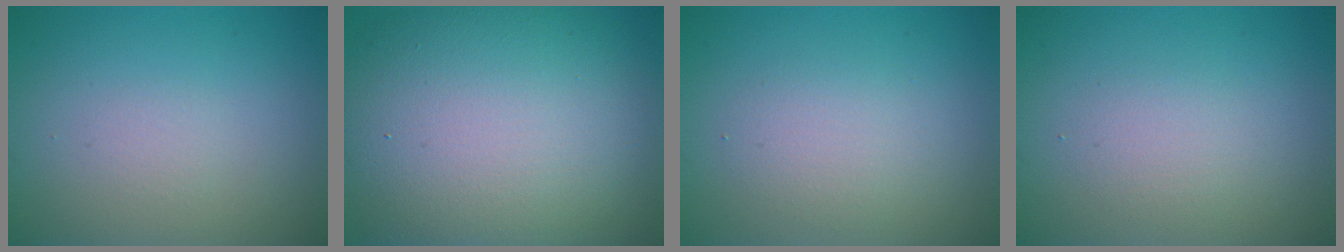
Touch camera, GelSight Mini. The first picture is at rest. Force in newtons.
{"total": 15.4, "press": 15.4, "slide": 0.7}
{"total": 2.2, "press": 2.2, "slide": 0.1}
{"total": 1.6, "press": 1.6, "slide": 0.1}